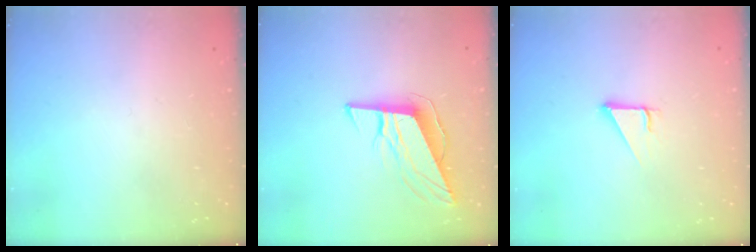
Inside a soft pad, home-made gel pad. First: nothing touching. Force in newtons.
{"total": 10.7, "press": 10.3, "slide": 2.6}
{"total": 2.9, "press": 2.8, "slide": 0.2}